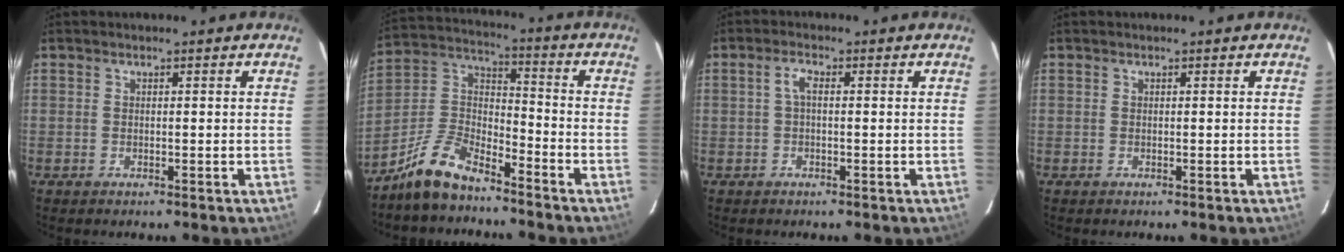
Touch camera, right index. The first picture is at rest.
{"total": 11.1, "force": [-8.4, 4.1, 6.0], "torque": [-0.142, 0.027, -0.166]}
{"total": 2.1, "force": [0.1, 0.8, 2.0], "torque": [-0.042, 0.008, 0.001]}
{"total": 0.0}